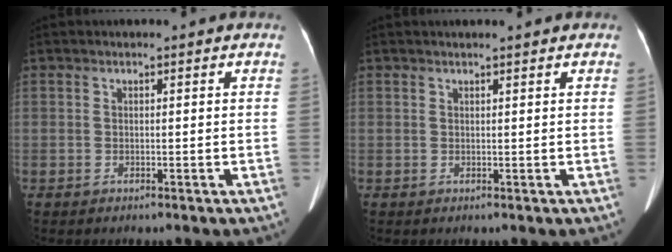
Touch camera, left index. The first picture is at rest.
{"total": 2.0, "force": [1.7, 0.1, 0.9], "torque": [-0.010, 0.014, 0.021]}